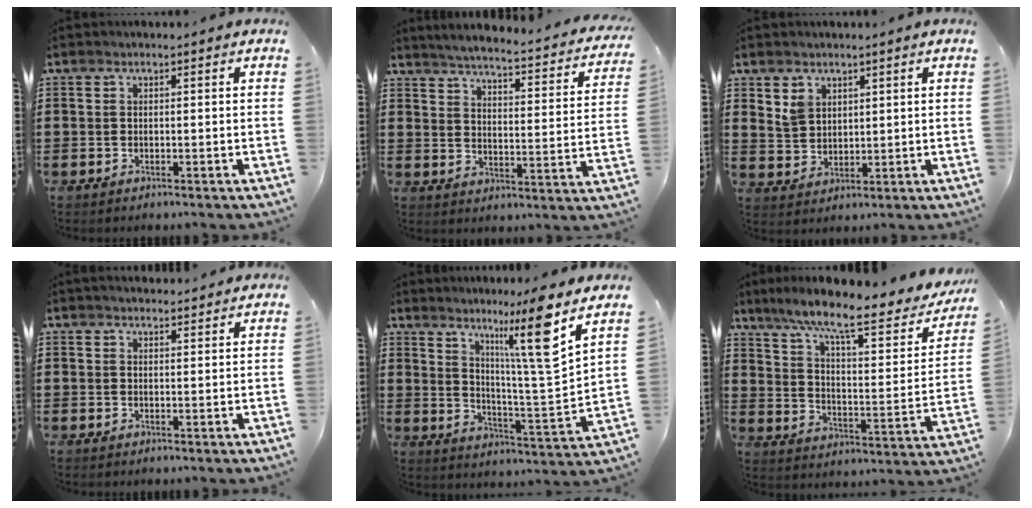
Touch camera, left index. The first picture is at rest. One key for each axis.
{"total": 3.7, "fx": 3.5, "fy": -0.5, "fz": 1.2, "tx": -0.044, "ty": -0.035, "tz": 0.050}
{"total": 3.1, "fx": 2.2, "fy": 2.1, "fz": 0.7, "tx": -0.021, "ty": 0.007, "tz": 0.042}
{"total": 1.5, "fx": 1.5, "fy": 0.2, "fz": 0.2, "tx": -0.006, "ty": 0.003, "tz": 0.030}
{"total": 13.2, "fx": 8.5, "fy": 0.2, "fz": 10.1, "tx": -0.176, "ty": -0.043, "tz": 0.126}
{"total": 12.2, "fx": 9.7, "fy": 1.3, "fz": 7.4, "tx": -0.154, "ty": -0.064, "tz": 0.157}